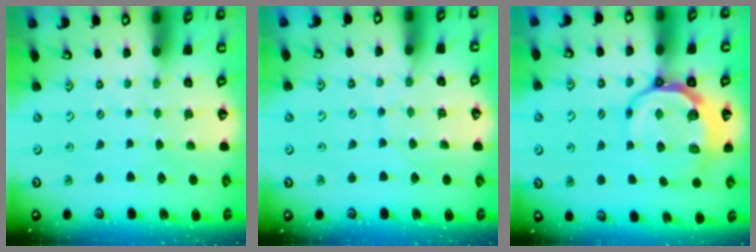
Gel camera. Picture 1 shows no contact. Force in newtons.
{"total": 5.6, "press": 5.6, "slide": 0.5}
{"total": 9.8, "press": 9.2, "slide": 3.5}